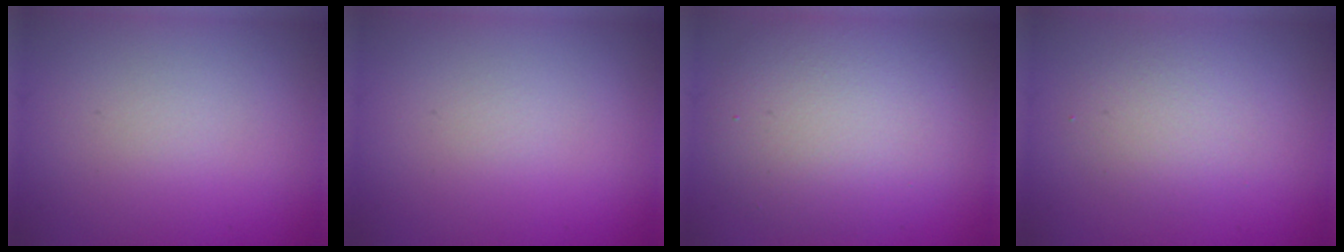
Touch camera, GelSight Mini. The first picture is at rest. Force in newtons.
{"total": 0.0}
{"total": 6.7, "press": 6.7, "slide": 0.4}
{"total": 2.9, "press": 2.9, "slide": 0.2}